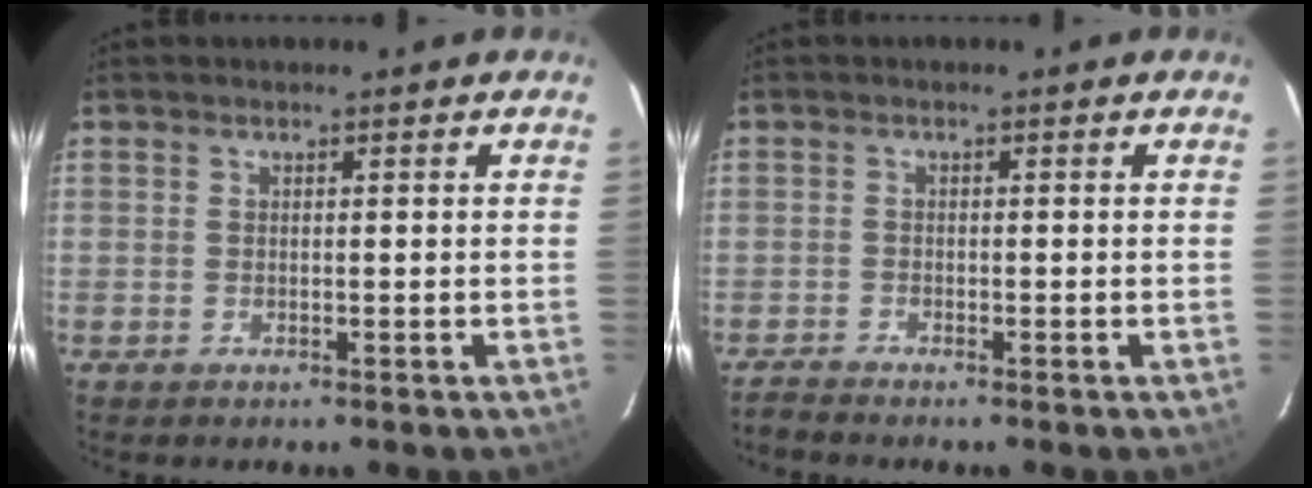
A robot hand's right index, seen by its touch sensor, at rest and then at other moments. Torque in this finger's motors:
{"motor_torque": [0.17, -0.25, 0.05, 0.00]}